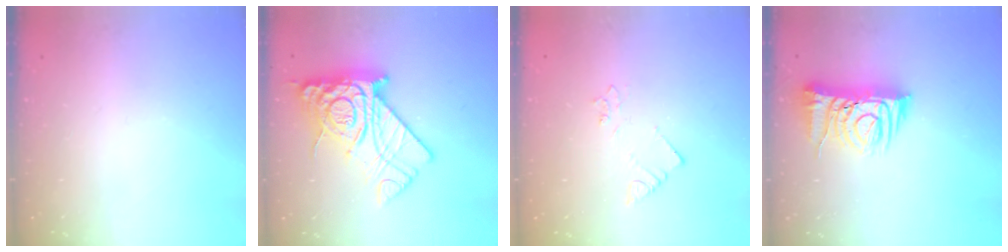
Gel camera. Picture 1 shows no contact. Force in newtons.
{"total": 21.4, "press": 21.3, "slide": 2.0}
{"total": 2.1, "press": 2.1, "slide": 0.4}
{"total": 10.1, "press": 10.0, "slide": 1.4}